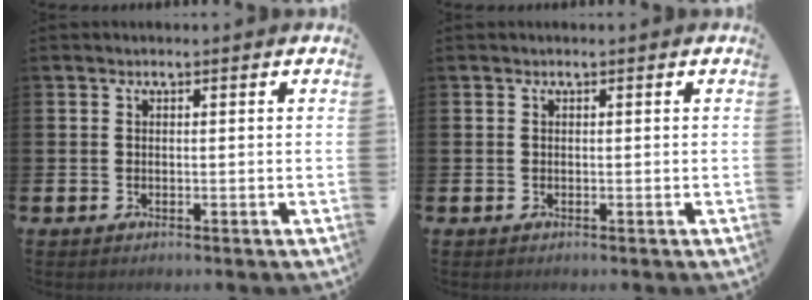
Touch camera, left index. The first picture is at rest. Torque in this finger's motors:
{"motor_torque": [0.00, 0.00, -0.03, 0.00]}